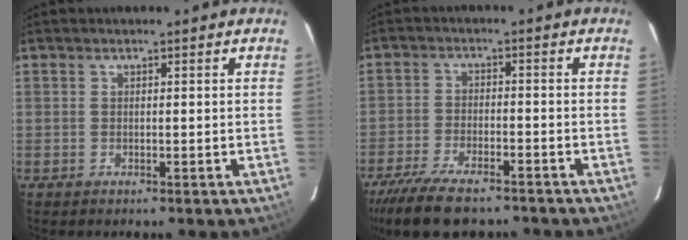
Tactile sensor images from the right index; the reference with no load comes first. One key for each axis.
{"total": 13.4, "fx": -10.8, "fy": 4.1, "fz": 6.8, "tx": -0.155, "ty": -0.033, "tz": -0.183}